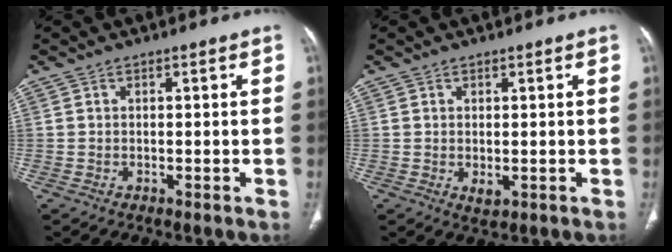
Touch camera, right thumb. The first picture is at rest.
{"total": 1.9, "force": [-0.3, 1.0, 1.6], "torque": [-0.025, -0.005, 0.002]}